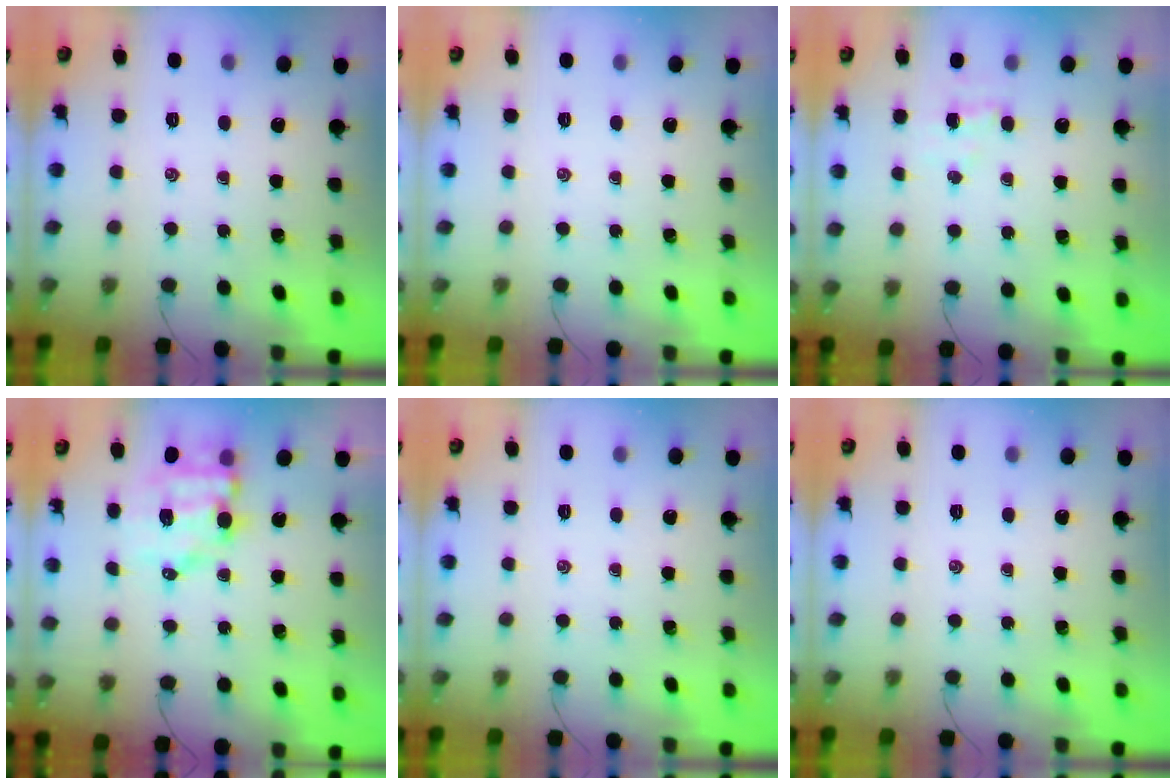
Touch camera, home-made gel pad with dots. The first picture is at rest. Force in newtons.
{"total": 0.0}
{"total": 3.0, "press": 2.9, "slide": 0.9}
{"total": 8.7, "press": 8.6, "slide": 1.6}
{"total": 0.0}
{"total": 0.0}